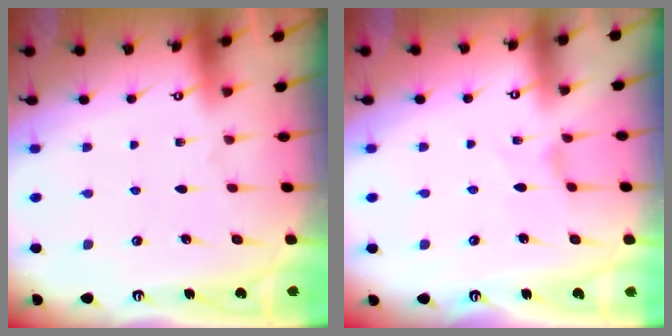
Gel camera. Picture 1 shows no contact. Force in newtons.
{"total": 0.0}